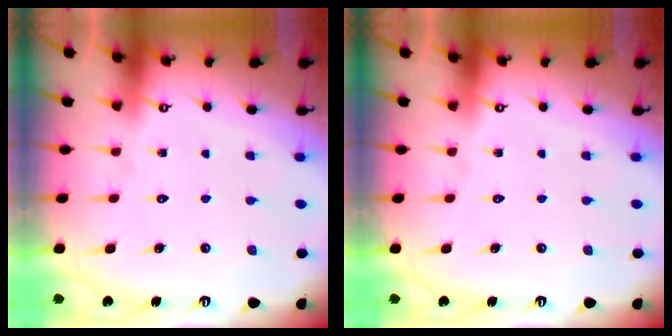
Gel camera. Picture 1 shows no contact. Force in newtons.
{"total": 0.0}